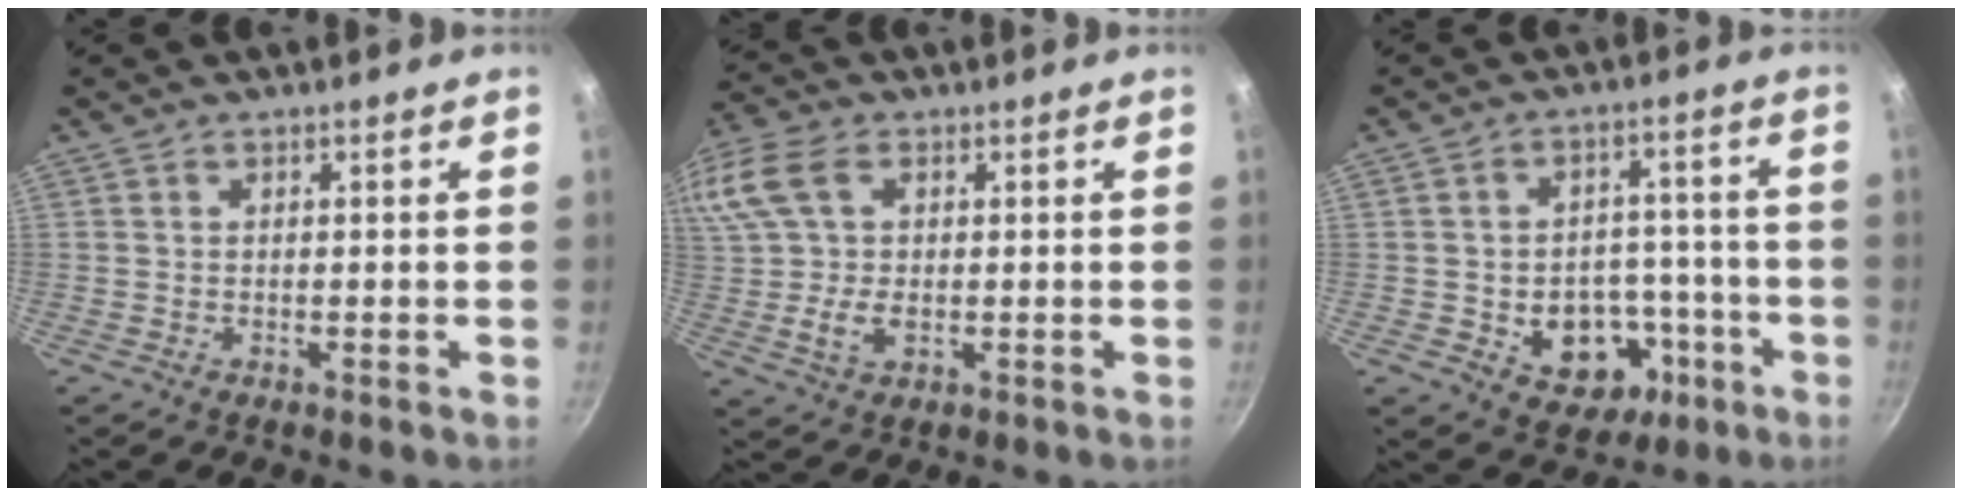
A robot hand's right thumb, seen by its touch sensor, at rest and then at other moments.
{"total": 16.3, "force": [3.0, 11.2, 11.5], "torque": [-0.257, 0.024, 0.048]}
{"total": 11.9, "force": [-4.0, 9.0, 6.6], "torque": [-0.051, 0.031, -0.043]}